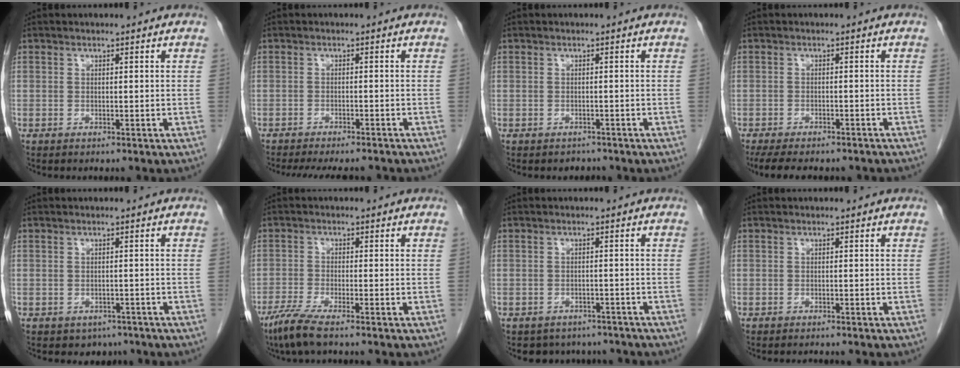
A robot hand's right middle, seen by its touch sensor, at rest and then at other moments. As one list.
[{"total": 9.6, "force": [-8.5, 2.0, 3.8], "torque": [-0.051, -0.009, -0.112]}, {"total": 1.3, "force": [-1.1, 0.7, -0.2], "torque": [-0.002, 0.000, -0.019]}, {"total": 12.5, "force": [-10.4, 3.7, 5.7], "torque": [-0.098, -0.012, -0.134]}, {"total": 2.6, "force": [-1.9, 1.8, 0.3], "torque": [0.000, 0.006, -0.022]}, {"total": 4.8, "force": [-3.6, -0.1, 3.2], "torque": [-0.068, -0.014, -0.072]}, {"total": 6.9, "force": [-5.9, 3.5, 0.6], "torque": [0.001, 0.013, -0.066]}, {"total": 0.7, "force": [-0.7, -0.1, 0.1], "torque": [-0.005, -0.003, -0.009]}]